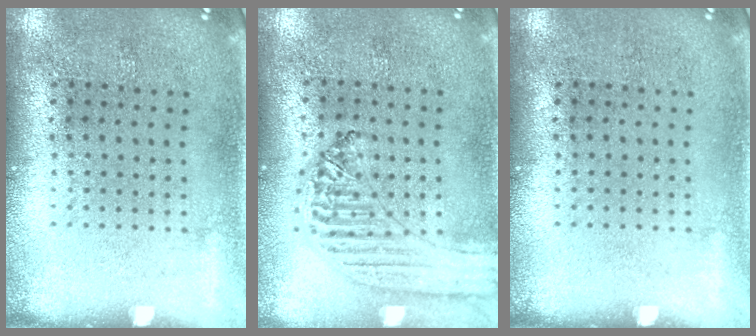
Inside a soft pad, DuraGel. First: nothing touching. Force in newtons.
{"total": 1.3, "press": 1.3, "slide": 0.3}
{"total": 0.0}